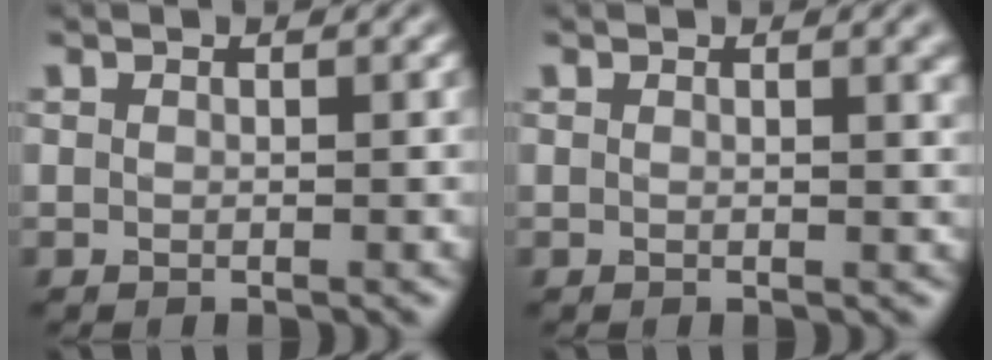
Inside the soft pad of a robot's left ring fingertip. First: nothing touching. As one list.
[{"total": 1.8, "force": [0.9, 0.7, 1.5], "torque": [-0.006, 0.005, 0.009]}]